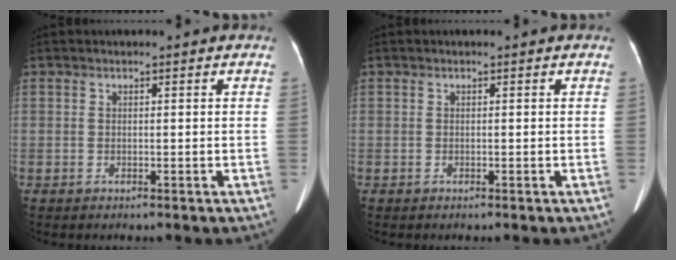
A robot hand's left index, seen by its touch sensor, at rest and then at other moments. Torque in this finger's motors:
{"motor_torque": [-0.30, 0.10, -0.02, -0.01]}